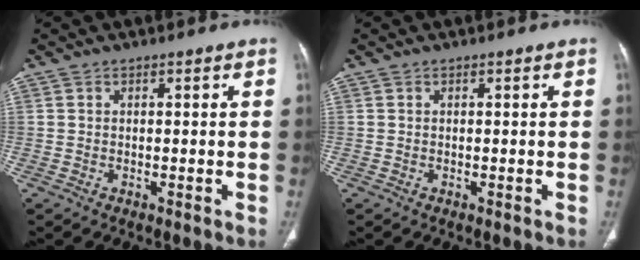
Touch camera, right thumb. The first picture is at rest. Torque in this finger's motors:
{"motor_torque": [0.01, 0.02, 0.05, -0.03, 0.01]}